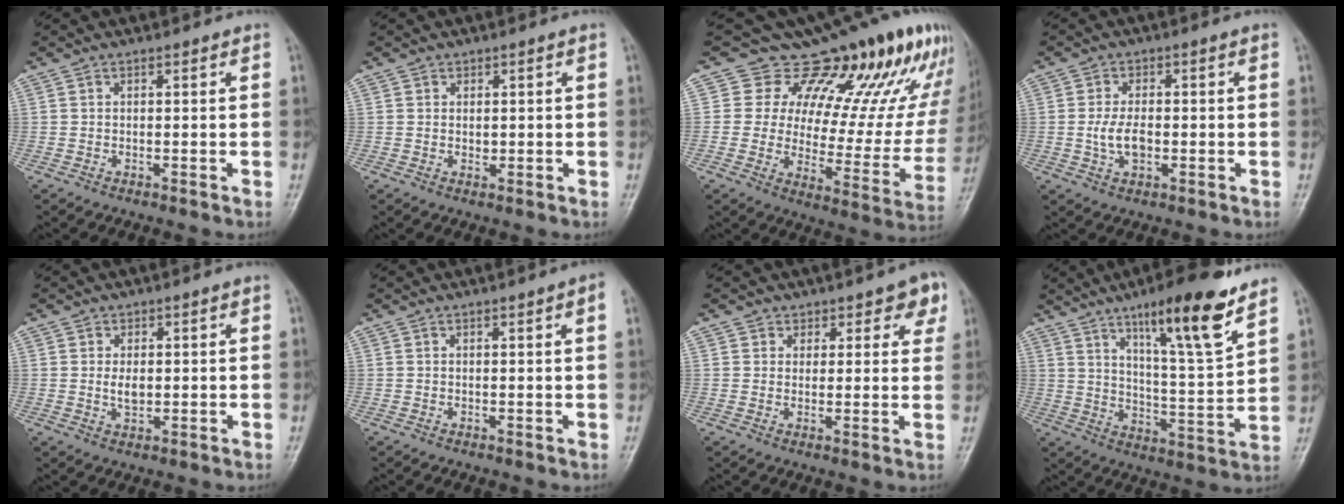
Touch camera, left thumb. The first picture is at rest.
{"total": 1.3, "force": [0.3, 1.1, 0.6], "torque": [-0.003, -0.002, 0.005]}
{"total": 22.6, "force": [15.7, 10.5, 12.4], "torque": [-0.111, -0.088, 0.198]}
{"total": 4.9, "force": [-0.7, 3.0, 3.9], "torque": [-0.071, 0.005, -0.014]}
{"total": 3.0, "force": [0.2, 2.0, 2.3], "torque": [-0.029, 0.002, 0.006]}
{"total": 1.9, "force": [0.7, -0.1, 1.7], "torque": [-0.028, 0.001, 0.009]}
{"total": 5.4, "force": [3.4, 3.9, 1.3], "torque": [0.038, -0.016, 0.037]}
{"total": 16.7, "force": [10.4, 2.5, 12.8], "torque": [-0.188, -0.061, 0.171]}